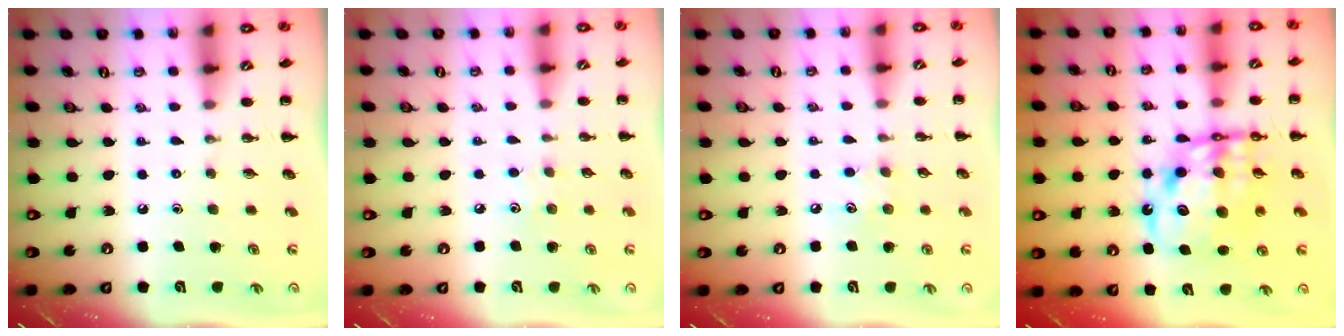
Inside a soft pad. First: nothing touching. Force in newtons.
{"total": 4.5, "press": 4.3, "slide": 1.2}
{"total": 5.5, "press": 5.3, "slide": 1.3}
{"total": 14.5, "press": 14.1, "slide": 3.6}